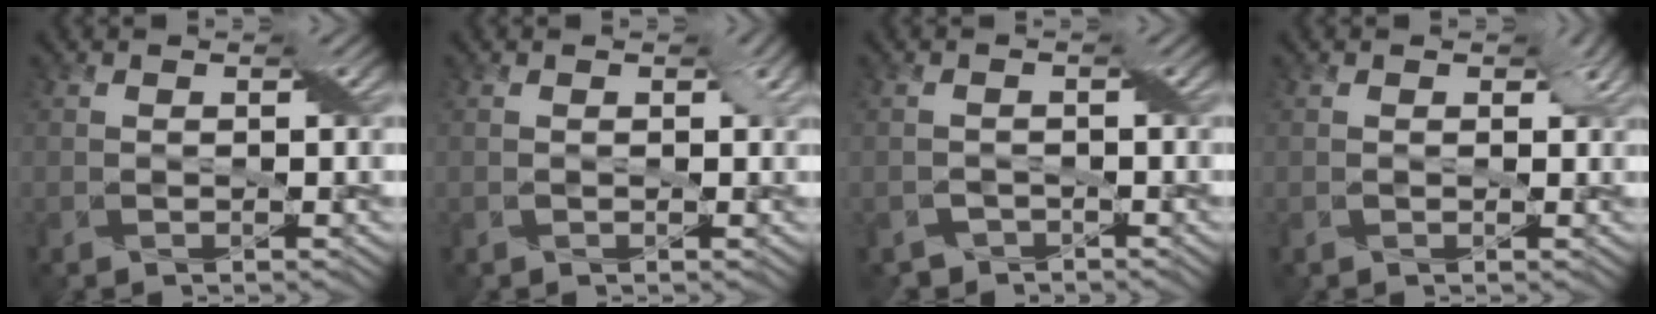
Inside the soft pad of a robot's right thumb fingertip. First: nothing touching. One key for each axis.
{"total": 1.0, "fx": 0.2, "fy": 0.9, "fz": 0.5, "tx": -0.013, "ty": -0.001, "tz": 0.001}
{"total": 1.9, "fx": -1.6, "fy": 0.9, "fz": 0.1, "tx": 0.000, "ty": 0.000, "tz": -0.030}
{"total": 1.7, "fx": 0.5, "fy": 1.4, "fz": 0.9, "tx": -0.017, "ty": -0.003, "tz": 0.004}